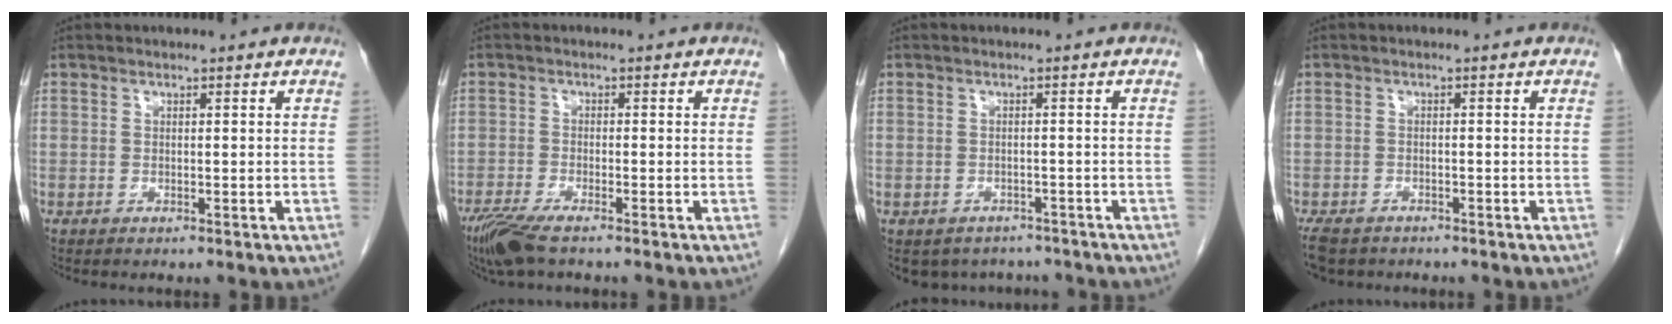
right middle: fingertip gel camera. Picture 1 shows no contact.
{"total": 5.3, "force": [-3.8, 0.7, 3.6], "torque": [-0.073, -0.016, -0.071]}
{"total": 6.5, "force": [-5.5, 3.4, 0.7], "torque": [0.001, 0.008, -0.065]}
{"total": 5.6, "force": [-4.3, 2.8, 2.2], "torque": [-0.039, -0.006, -0.067]}